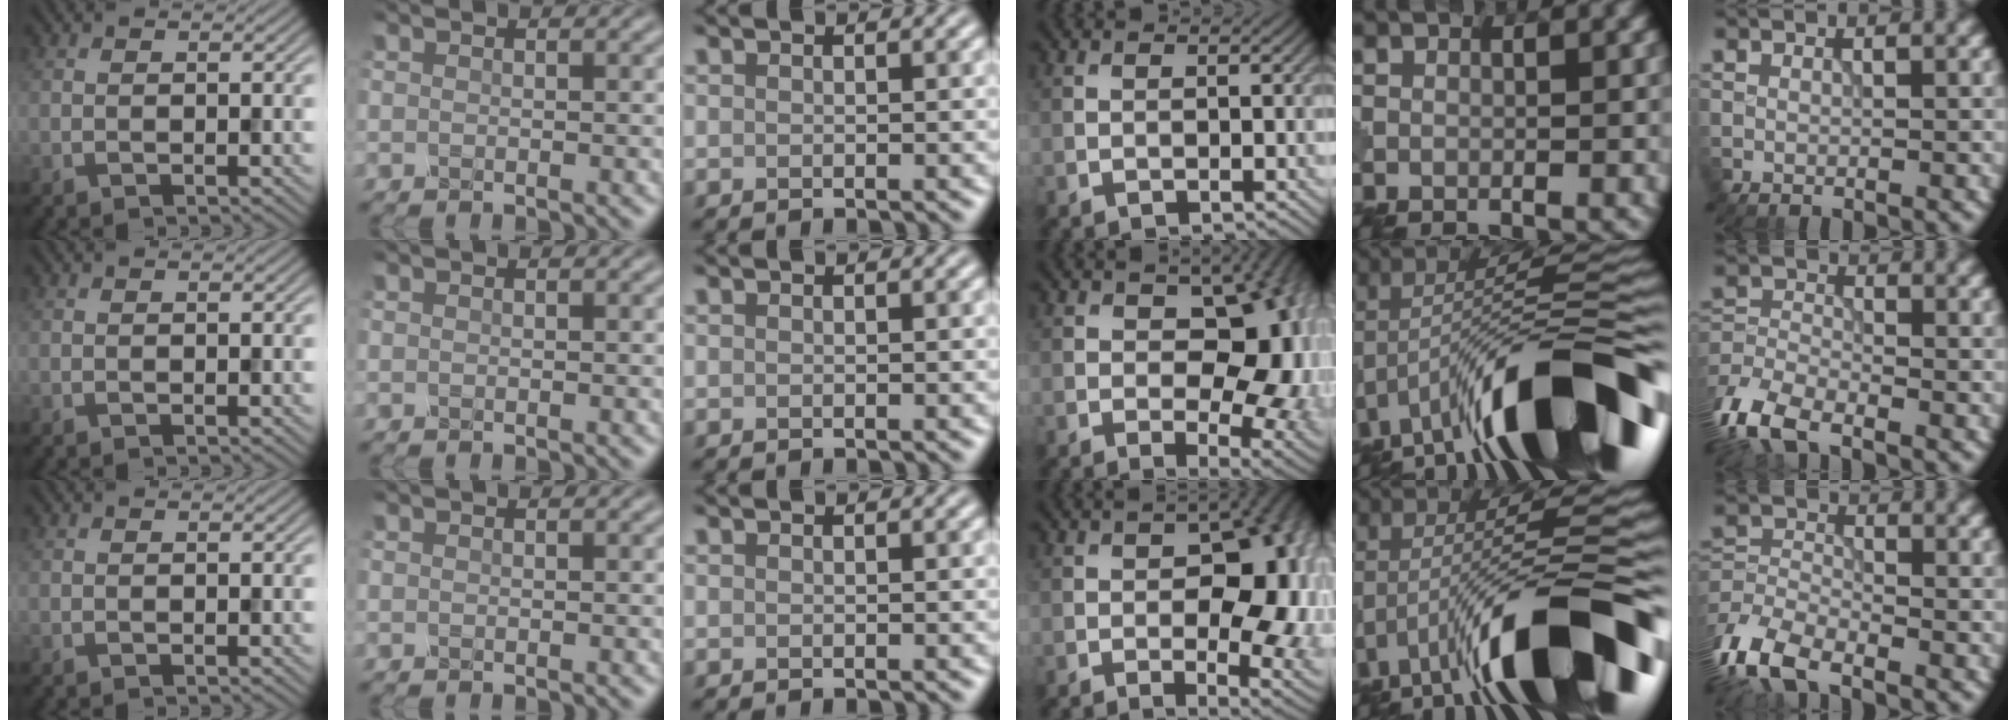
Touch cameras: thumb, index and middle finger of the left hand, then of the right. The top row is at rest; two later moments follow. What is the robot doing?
{"motion": "shake", "object": "salt shaker"}